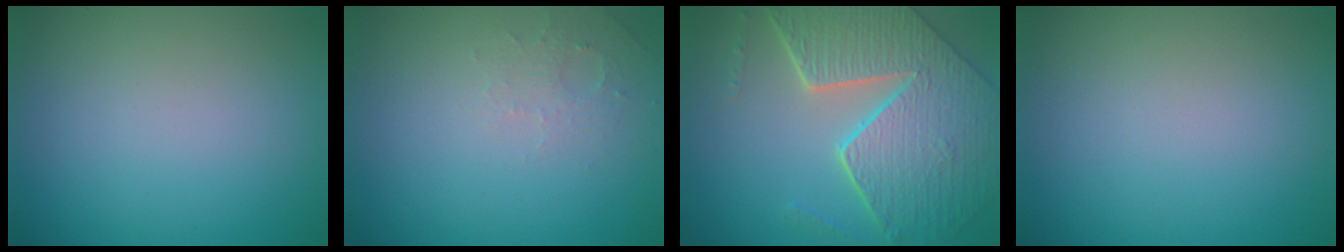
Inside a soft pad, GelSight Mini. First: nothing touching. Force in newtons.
{"total": 1.6, "press": 1.5, "slide": 0.4}
{"total": 9.0, "press": 6.4, "slide": 6.4}
{"total": 0.0}